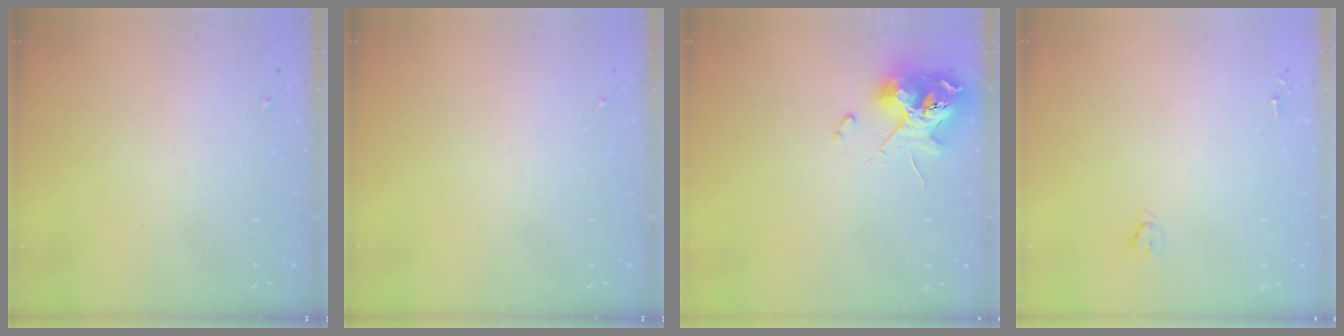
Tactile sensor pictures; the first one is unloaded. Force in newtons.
{"total": 0.0}
{"total": 11.9, "press": 11.8, "slide": 1.5}
{"total": 2.7, "press": 2.7, "slide": 0.2}